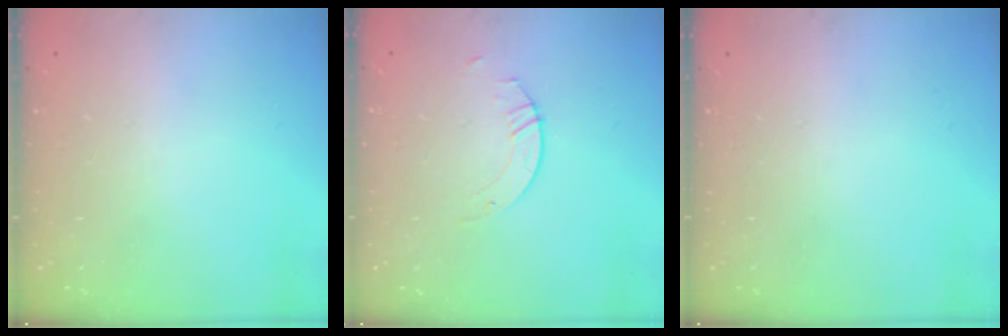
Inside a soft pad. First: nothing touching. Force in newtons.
{"total": 2.1, "press": 2.1, "slide": 0.1}
{"total": 0.0}